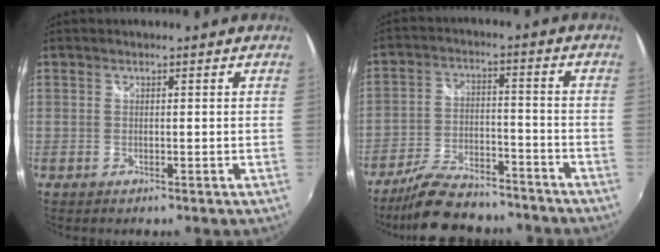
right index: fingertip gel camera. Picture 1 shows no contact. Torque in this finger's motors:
{"motor_torque": [0.39, -0.47, 0.02, 0.01]}